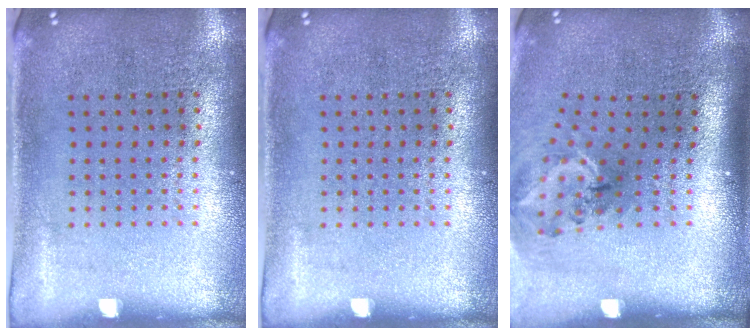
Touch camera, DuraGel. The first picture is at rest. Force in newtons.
{"total": 0.0}
{"total": 1.7, "press": 1.2, "slide": 1.2}